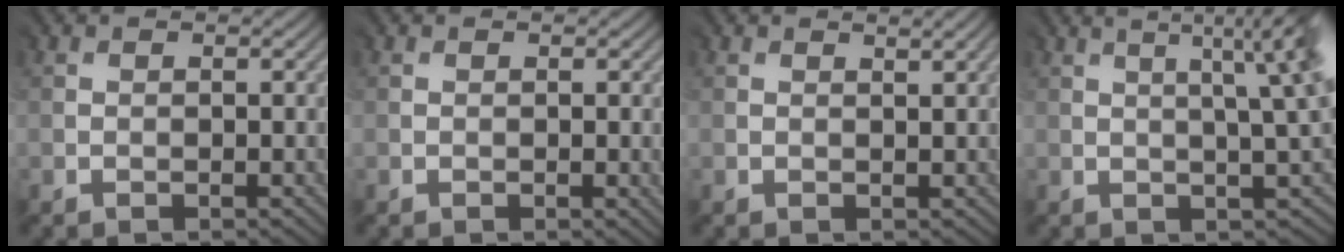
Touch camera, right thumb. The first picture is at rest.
{"total": 1.3, "force": [-0.1, 0.4, 1.2], "torque": [-0.019, -0.003, -0.002]}
{"total": 0.7, "force": [0.7, -0.2, 0.3], "torque": [-0.001, 0.003, 0.012]}
{"total": 8.2, "force": [1.9, 2.3, 7.7], "torque": [-0.066, 0.030, 0.021]}